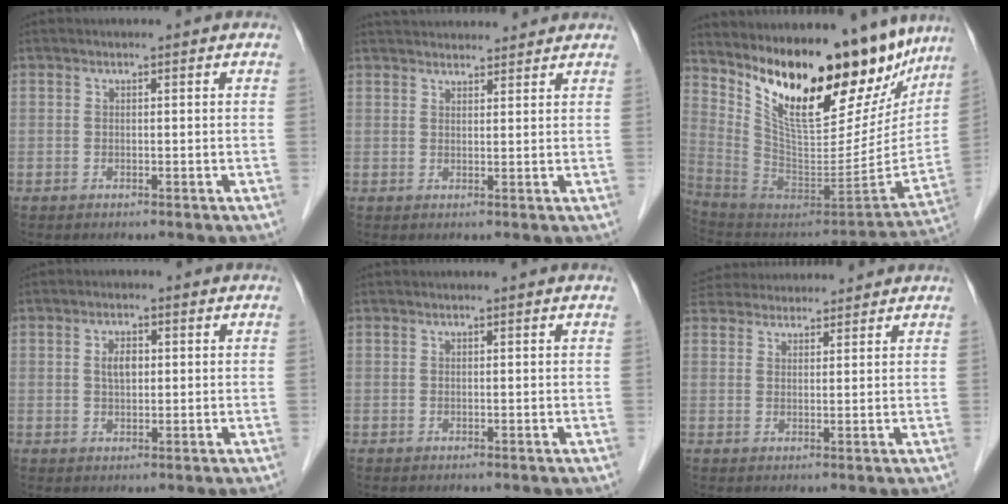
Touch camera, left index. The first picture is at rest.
{"total": 9.9, "force": [9.3, 1.8, 2.5], "torque": [-0.031, 0.032, 0.127]}
{"total": 23.5, "force": [16.9, 8.4, 13.9], "torque": [-0.218, -0.037, 0.277]}
{"total": 2.7, "force": [0.5, 1.5, 2.2], "torque": [-0.044, 0.004, 0.010]}
{"total": 0.6, "force": [0.6, -0.1, 0.2], "torque": [-0.008, 0.000, 0.013]}
{"total": 11.0, "force": [10.5, 2.2, 2.7], "torque": [-0.049, 0.042, 0.167]}